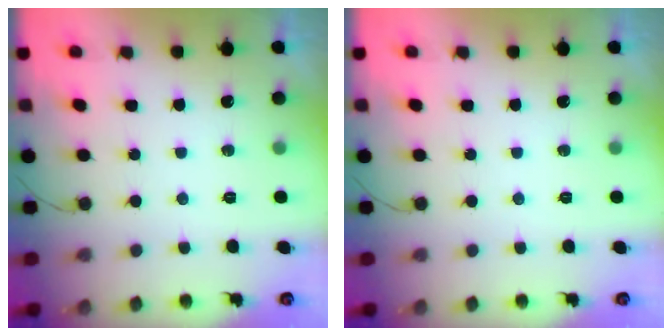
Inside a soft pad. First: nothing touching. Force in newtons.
{"total": 0.0}